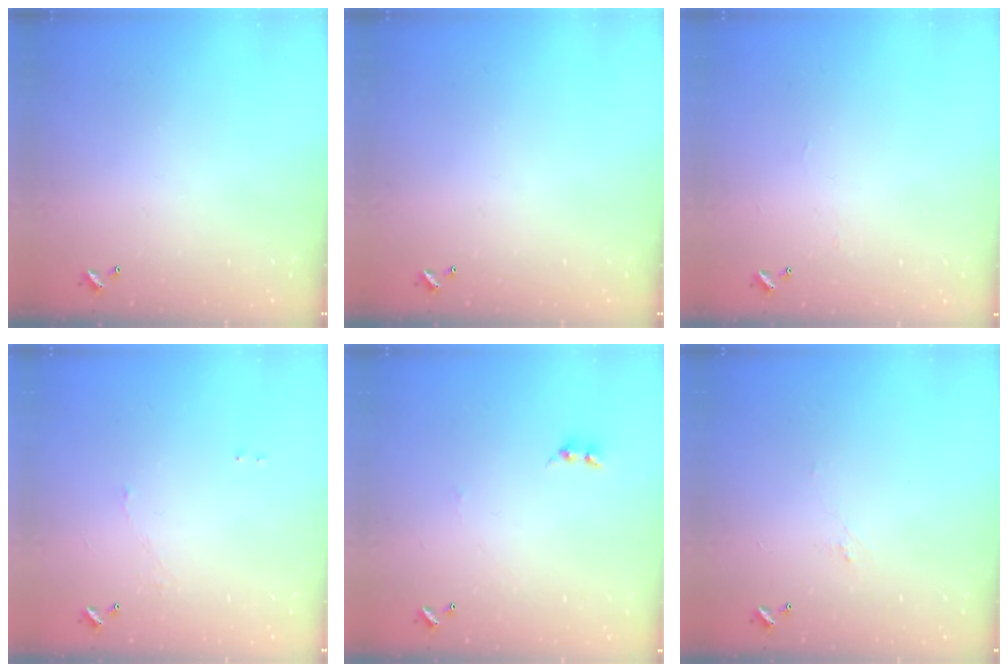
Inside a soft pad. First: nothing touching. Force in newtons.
{"total": 0.0}
{"total": 0.8, "press": 0.7, "slide": 0.5}
{"total": 1.4, "press": 1.3, "slide": 0.5}
{"total": 1.2, "press": 1.1, "slide": 0.5}
{"total": 0.5, "press": 0.0, "slide": 0.5}